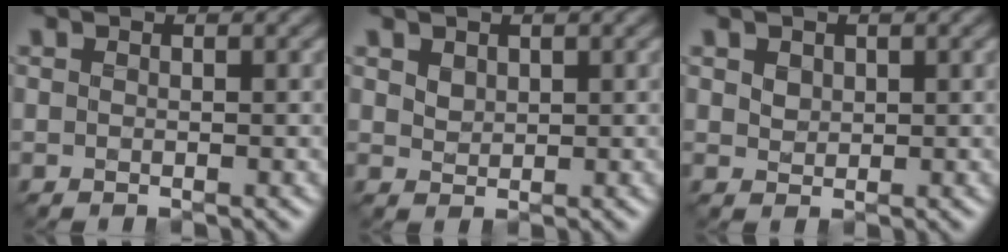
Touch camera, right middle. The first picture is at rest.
{"total": 1.3, "force": [0.7, 1.0, 0.7], "torque": [-0.017, -0.005, 0.013]}
{"total": 1.5, "force": [0.6, 1.2, 0.8], "torque": [-0.018, -0.001, 0.012]}